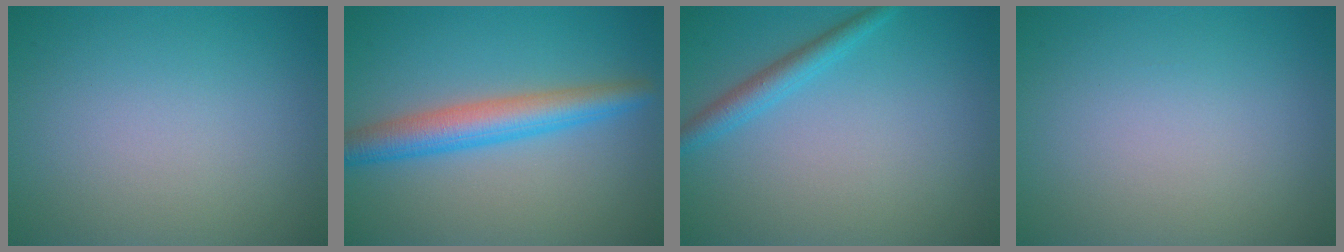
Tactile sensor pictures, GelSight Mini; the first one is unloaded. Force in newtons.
{"total": 4.7, "press": 4.7, "slide": 0.2}
{"total": 2.2, "press": 2.2, "slide": 0.1}
{"total": 0.0}